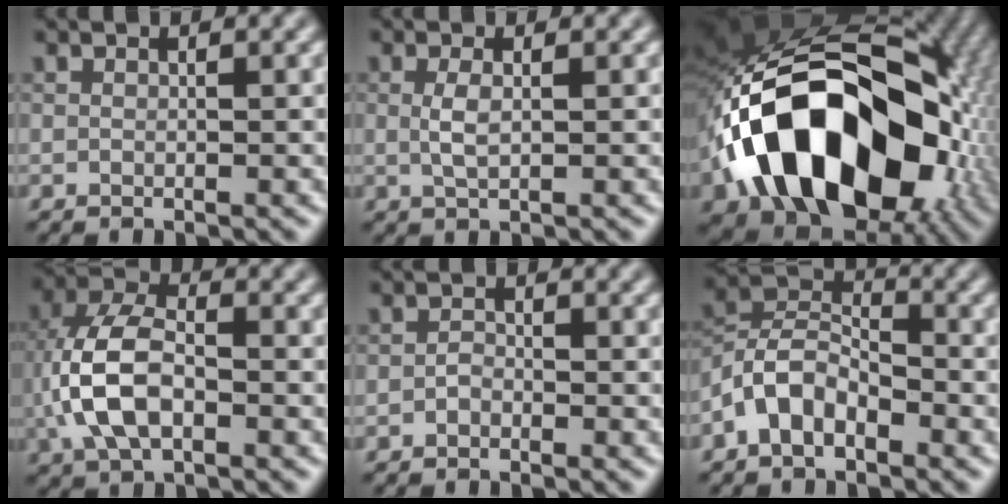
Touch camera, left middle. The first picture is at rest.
{"total": 1.6, "force": [0.2, 0.5, 1.5], "torque": [-0.035, 0.001, 0.004]}
{"total": 18.6, "force": [-5.3, 12.4, 12.9], "torque": [-0.229, -0.012, -0.093]}
{"total": 6.8, "force": [-1.2, 3.8, 5.5], "torque": [-0.125, 0.009, -0.030]}
{"total": 0.8, "force": [-0.5, 0.5, 0.4], "torque": [-0.008, 0.000, -0.011]}
{"total": 5.0, "force": [-2.6, 2.9, 3.1], "torque": [-0.057, 0.013, -0.060]}